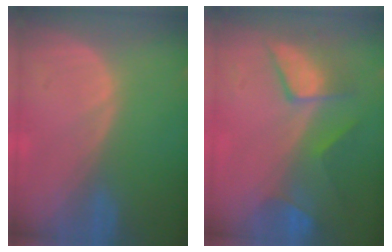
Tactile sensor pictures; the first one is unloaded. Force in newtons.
{"total": 7.5, "press": 7.2, "slide": 2.0}